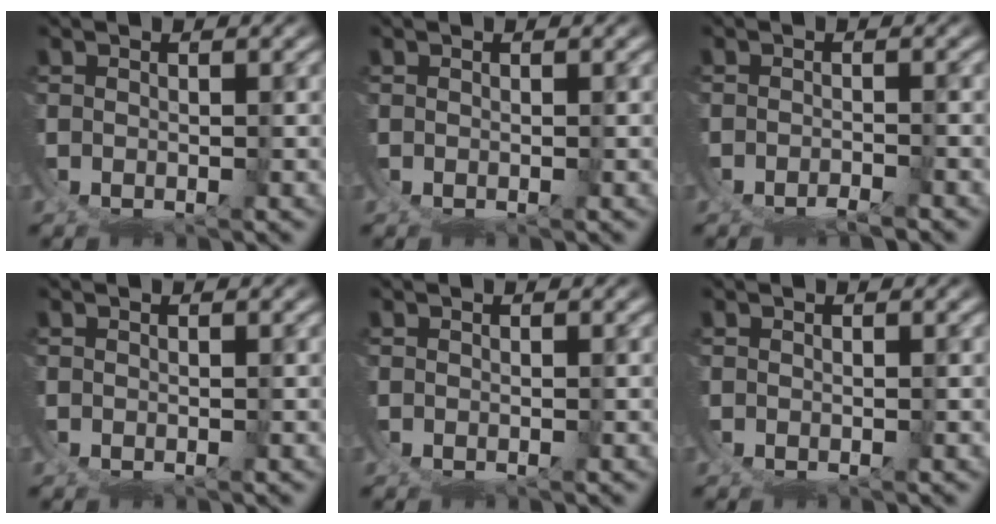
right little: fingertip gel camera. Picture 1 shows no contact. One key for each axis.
{"total": 0.0}
{"total": 1.4, "fx": -0.9, "fy": -1.1, "fz": -0.1, "tx": 0.010, "ty": 0.004, "tz": -0.020}
{"total": 0.0}
{"total": 0.0}
{"total": 0.0}